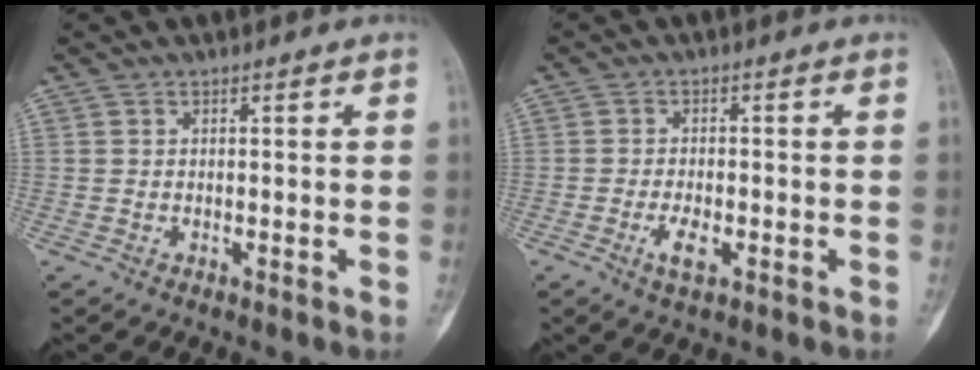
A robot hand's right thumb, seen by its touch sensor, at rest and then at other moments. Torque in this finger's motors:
{"motor_torque": [0.12, 0.03, 0.00, 0.17, 0.01]}